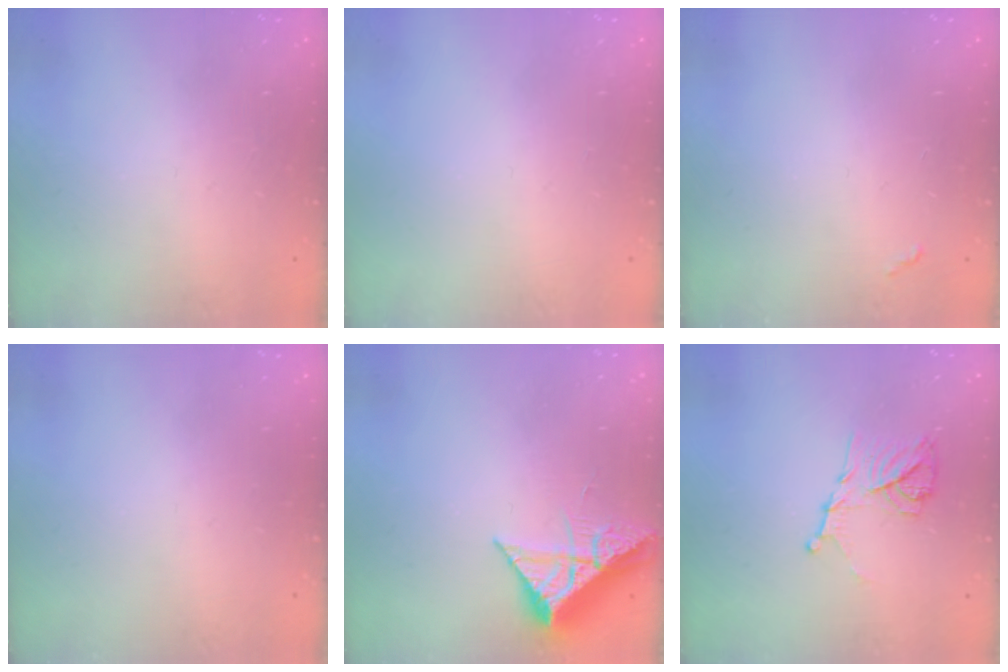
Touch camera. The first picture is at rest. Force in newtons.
{"total": 0.0}
{"total": 2.8, "press": 2.8, "slide": 0.4}
{"total": 0.0}
{"total": 7.6, "press": 7.6, "slide": 0.4}
{"total": 11.4, "press": 11.4, "slide": 0.3}